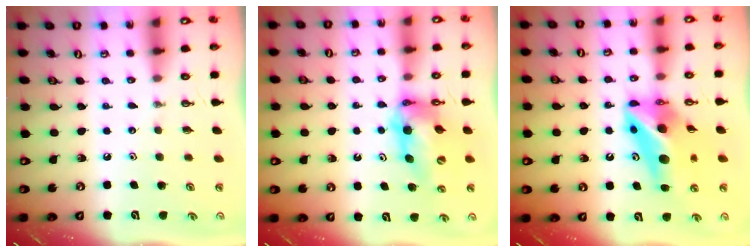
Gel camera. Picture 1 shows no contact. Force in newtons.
{"total": 11.6, "press": 11.6, "slide": 1.1}
{"total": 14.7, "press": 14.6, "slide": 1.5}